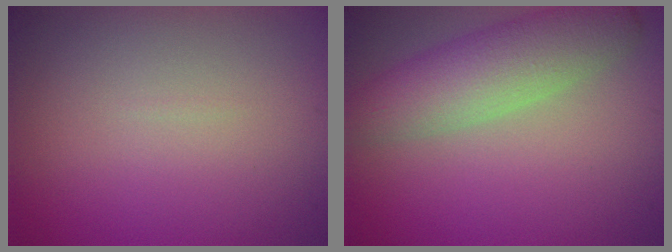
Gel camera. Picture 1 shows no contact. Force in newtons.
{"total": 5.2, "press": 5.2, "slide": 0.2}